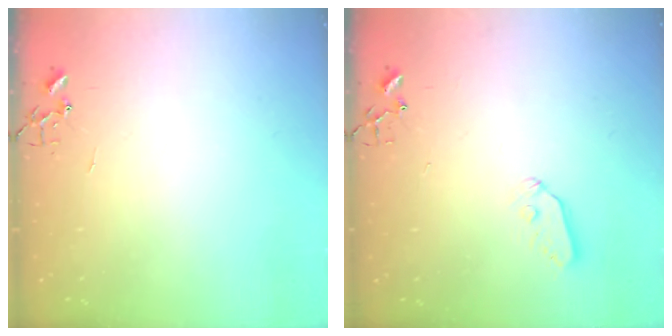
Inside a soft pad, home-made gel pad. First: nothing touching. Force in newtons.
{"total": 6.0, "press": 6.0, "slide": 0.2}